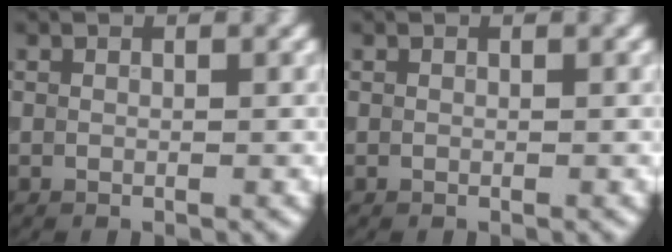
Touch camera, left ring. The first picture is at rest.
{"total": 0.0}